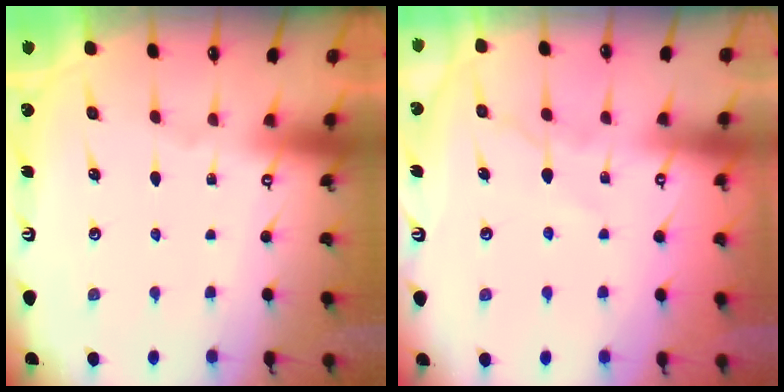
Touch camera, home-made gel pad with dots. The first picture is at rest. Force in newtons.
{"total": 6.7, "press": 6.6, "slide": 1.0}